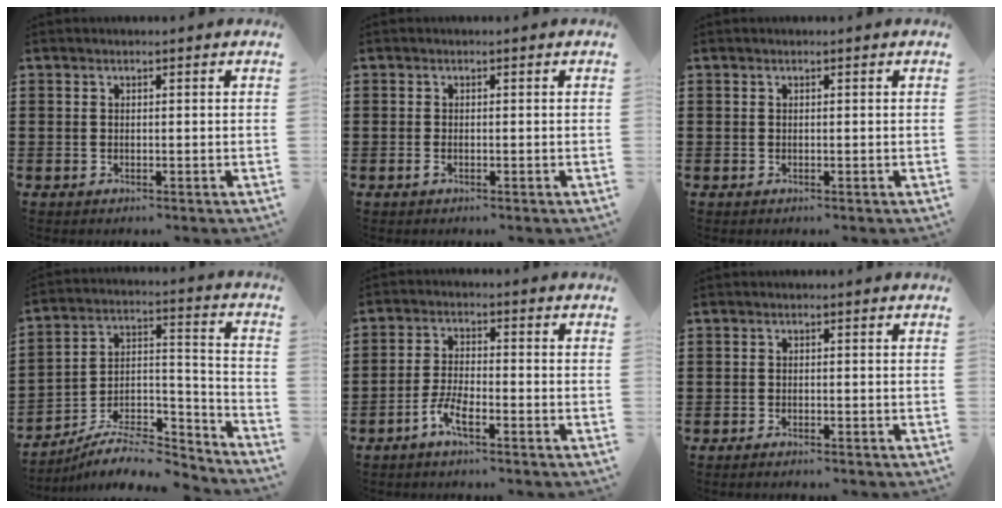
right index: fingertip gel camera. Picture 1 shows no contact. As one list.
[{"total": 0.7, "force": [-0.4, 0.2, 0.5], "torque": [-0.012, -0.004, -0.006]}, {"total": 0.0}, {"total": 8.5, "force": [-7.2, 3.2, 3.3], "torque": [-0.044, 0.025, -0.132]}, {"total": 4.2, "force": [-2.8, 0.8, 3.0], "torque": [-0.072, -0.002, -0.058]}, {"total": 0.9, "force": [-0.9, -0.1, 0.1], "torque": [-0.003, -0.002, -0.017]}]